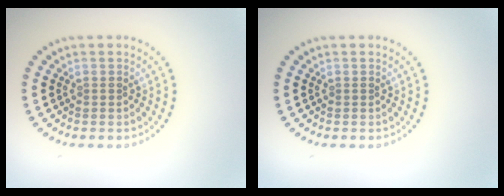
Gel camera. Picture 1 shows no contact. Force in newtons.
{"total": 0.0}